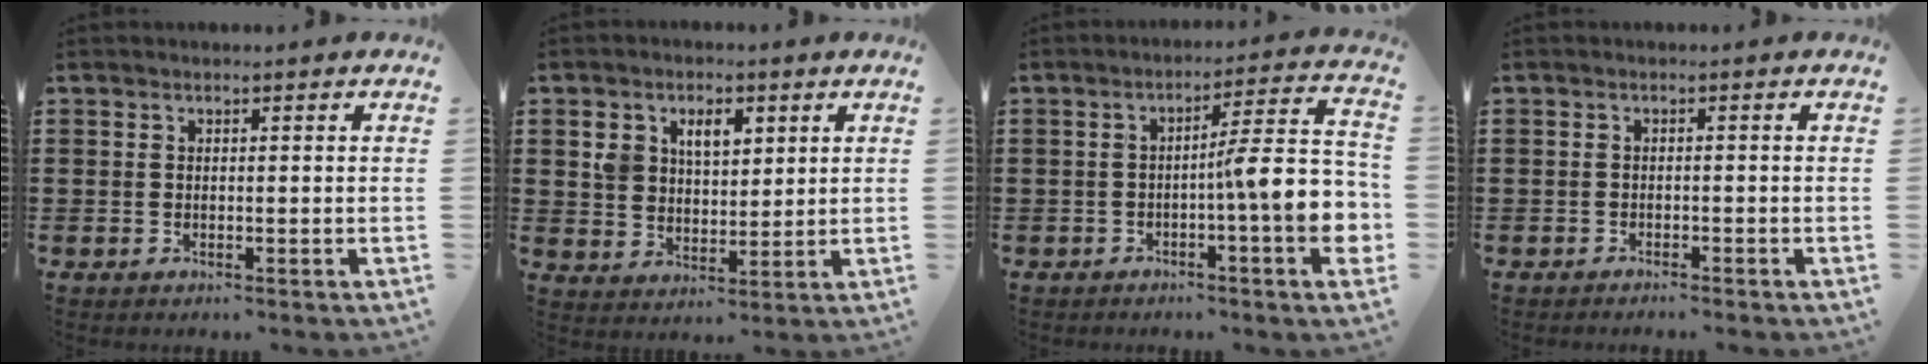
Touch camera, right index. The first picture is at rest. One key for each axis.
{"total": 5.7, "fx": 2.7, "fy": 3.9, "fz": 3.2, "tx": -0.071, "ty": 0.015, "tz": 0.046}
{"total": 9.6, "fx": -1.3, "fy": 1.2, "fz": 9.4, "tx": -0.135, "ty": -0.020, "tz": -0.026}
{"total": 0.9, "fx": -0.9, "fy": 0.0, "fz": 0.0, "tx": -0.002, "ty": 0.001, "tz": -0.020}